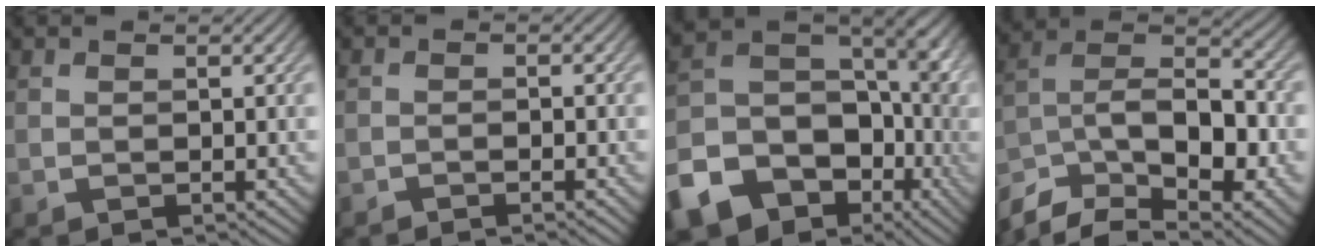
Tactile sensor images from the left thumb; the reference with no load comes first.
{"total": 1.5, "force": [-1.3, 0.0, 0.7], "torque": [-0.016, 0.004, -0.022]}
{"total": 18.1, "force": [-8.7, 13.8, 7.9], "torque": [-0.205, -0.039, -0.129]}
{"total": 14.2, "force": [-8.0, 7.3, 9.2], "torque": [-0.201, -0.020, -0.141]}